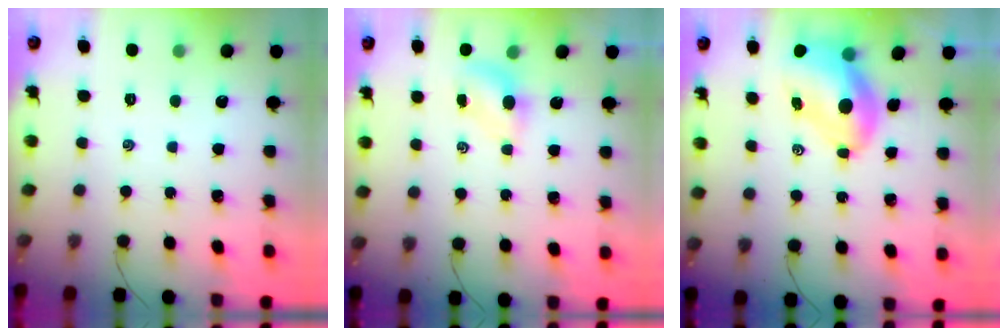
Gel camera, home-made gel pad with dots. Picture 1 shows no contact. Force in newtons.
{"total": 4.3, "press": 4.2, "slide": 0.9}
{"total": 10.2, "press": 9.9, "slide": 2.5}